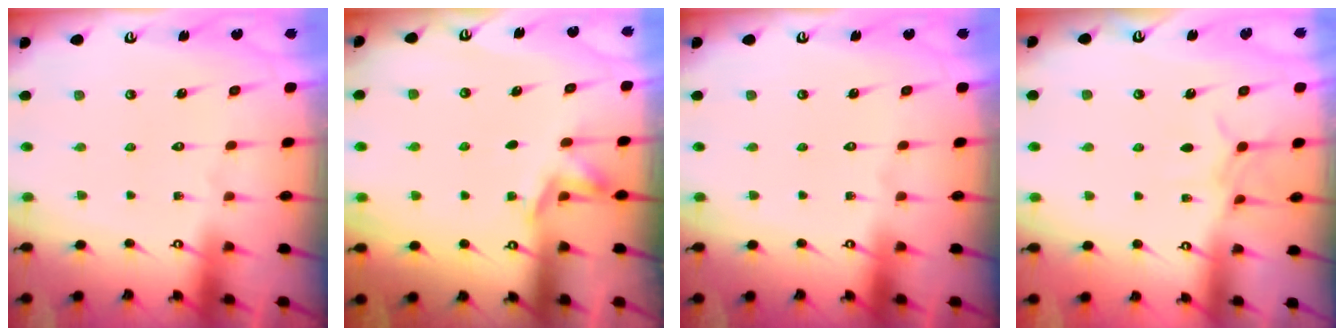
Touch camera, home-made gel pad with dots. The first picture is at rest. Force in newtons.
{"total": 3.6, "press": 3.1, "slide": 1.7}
{"total": 0.0}
{"total": 4.6, "press": 4.6, "slide": 0.6}